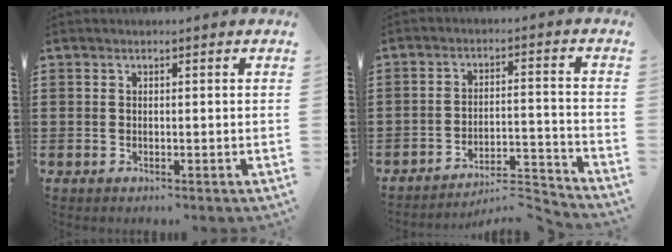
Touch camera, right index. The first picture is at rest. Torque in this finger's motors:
{"motor_torque": [0.17, -0.16, -0.01, 0.00]}